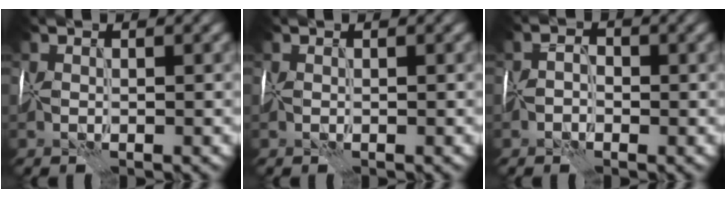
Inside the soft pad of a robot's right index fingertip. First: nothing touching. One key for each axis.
{"total": 0.0}
{"total": 1.1, "fx": -0.8, "fy": 0.6, "fz": 0.3, "tx": 0.001, "ty": 0.001, "tz": -0.022}